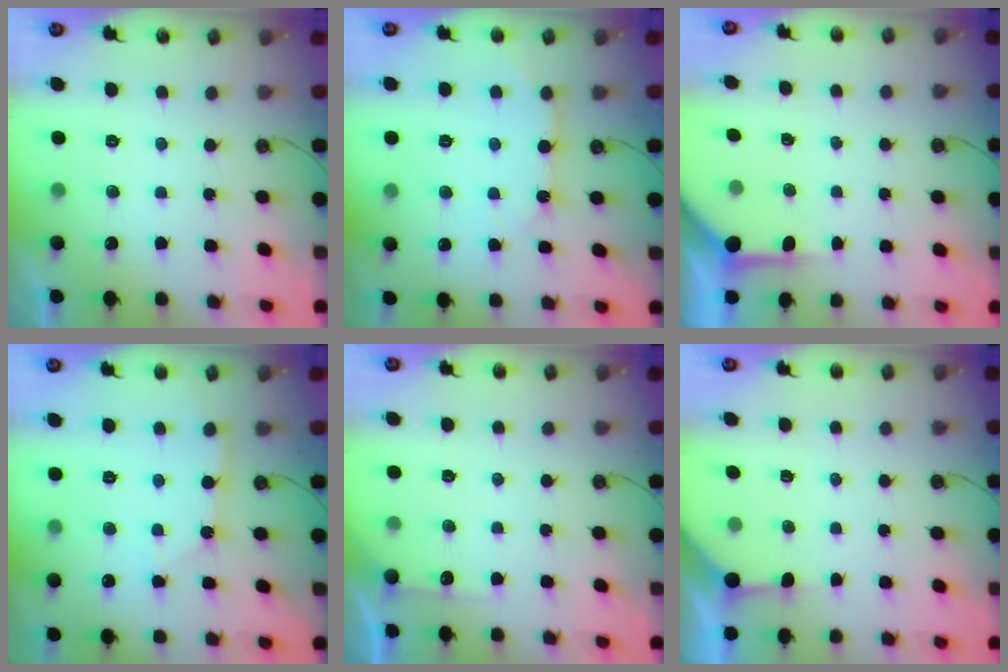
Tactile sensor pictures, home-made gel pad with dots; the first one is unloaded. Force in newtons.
{"total": 7.7, "press": 7.7, "slide": 0.3}
{"total": 3.9, "press": 3.9, "slide": 0.4}
{"total": 3.0, "press": 3.0, "slide": 0.4}
{"total": 3.7, "press": 3.6, "slide": 0.4}
{"total": 2.4, "press": 2.3, "slide": 0.3}